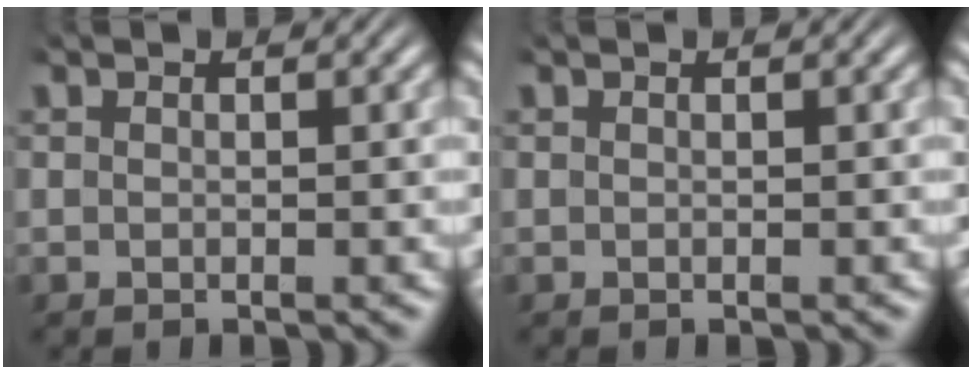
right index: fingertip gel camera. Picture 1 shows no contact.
{"total": 0.0}